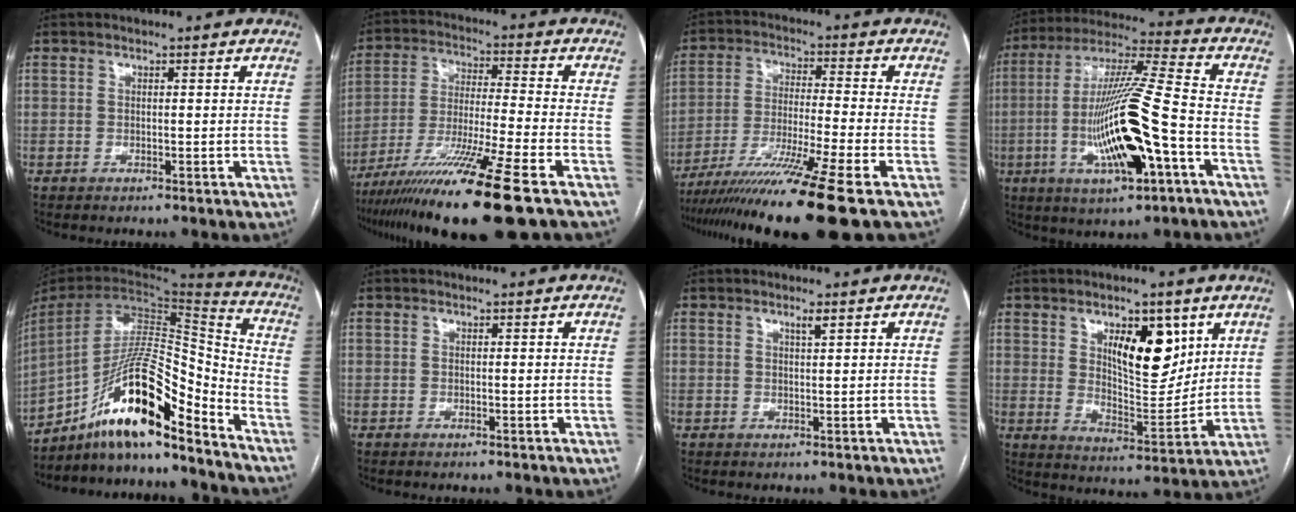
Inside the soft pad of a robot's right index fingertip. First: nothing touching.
{"total": 17.2, "force": [-11.5, -1.2, 12.7], "torque": [-0.230, -0.045, -0.202]}
{"total": 15.9, "force": [-11.6, -2.5, 10.6], "torque": [-0.182, -0.044, -0.198]}
{"total": 19.1, "force": [-5.2, 2.2, 18.3], "torque": [-0.367, -0.008, -0.087]}
{"total": 17.4, "force": [-13.0, 2.5, 11.4], "torque": [-0.209, 0.022, -0.228]}
{"total": 0.0}
{"total": 1.3, "force": [0.8, 0.0, 1.0], "torque": [-0.019, -0.002, 0.016]}
{"total": 11.5, "force": [5.1, 4.5, 9.3], "torque": [-0.146, -0.004, 0.092]}